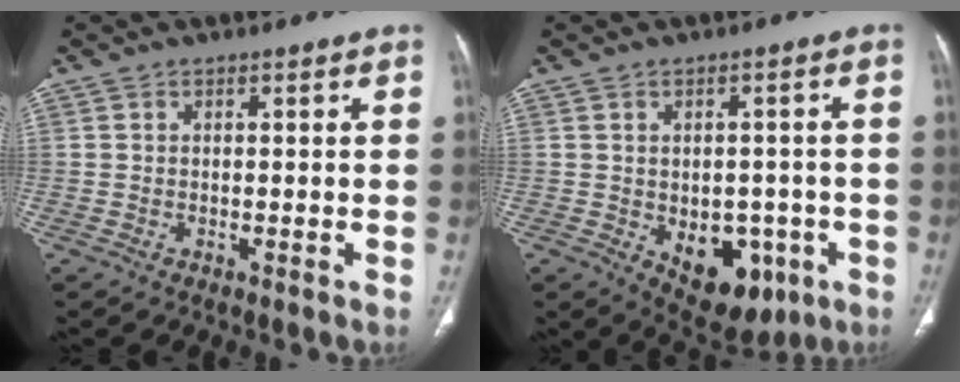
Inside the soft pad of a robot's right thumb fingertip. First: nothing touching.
{"total": 11.3, "force": [-4.0, 7.5, 7.5], "torque": [-0.065, 0.020, -0.037]}